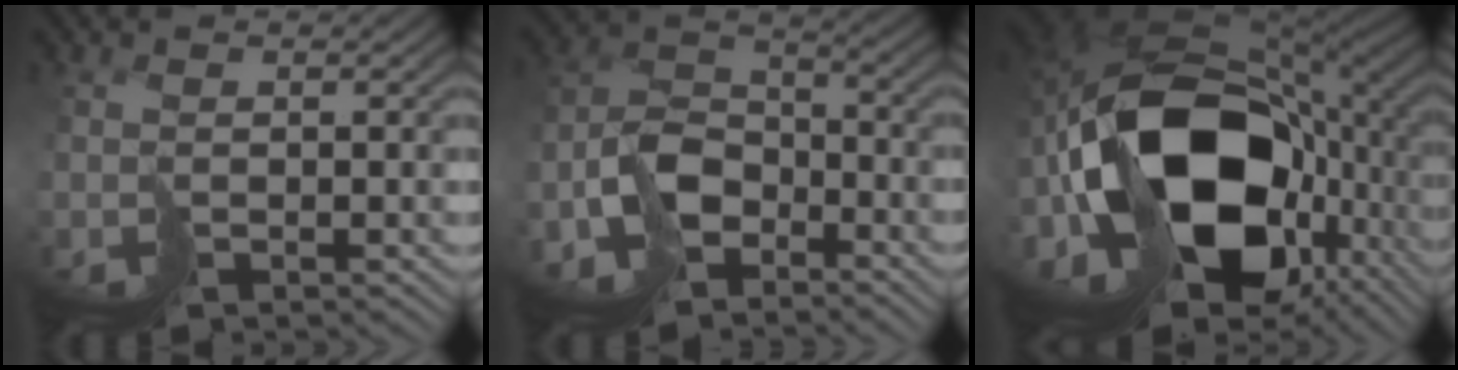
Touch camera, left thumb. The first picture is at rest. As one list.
[{"total": 9.3, "force": [-6.5, 5.0, 4.3], "torque": [-0.086, 0.000, -0.138]}, {"total": 21.1, "force": [-1.9, 12.9, 16.6], "torque": [-0.396, -0.030, -0.013]}]